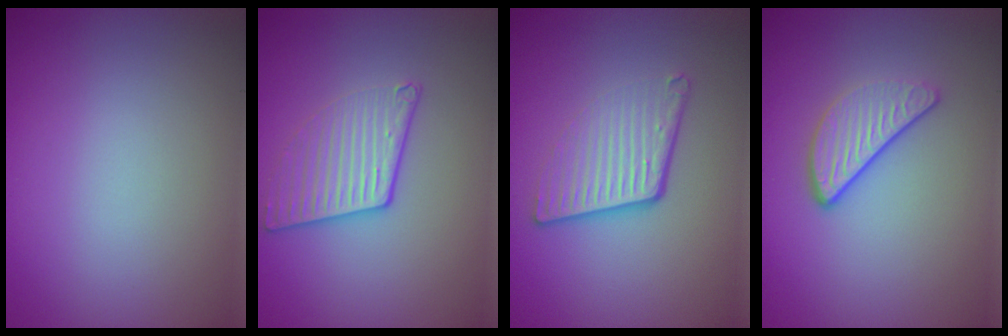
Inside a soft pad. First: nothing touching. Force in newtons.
{"total": 2.8, "press": 2.3, "slide": 1.6}
{"total": 4.2, "press": 2.7, "slide": 3.2}
{"total": 3.1, "press": 2.4, "slide": 1.9}